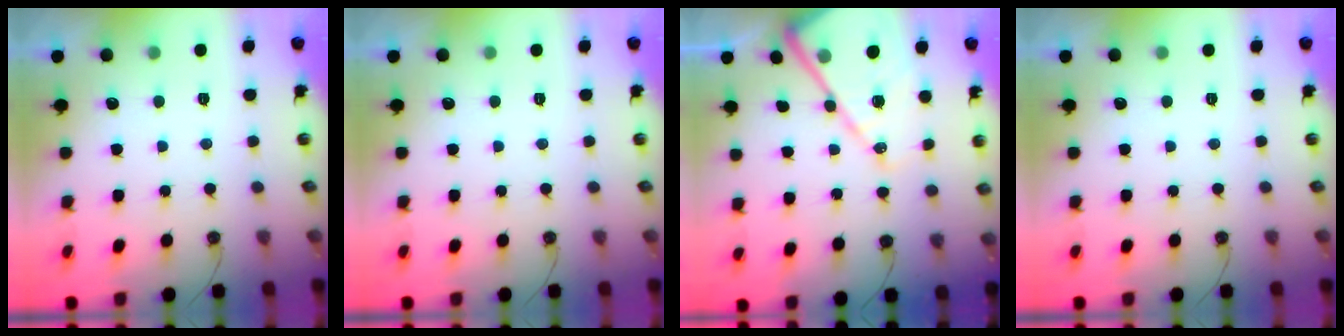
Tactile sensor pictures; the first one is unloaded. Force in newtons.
{"total": 0.0}
{"total": 16.9, "press": 16.8, "slide": 1.7}
{"total": 0.0}